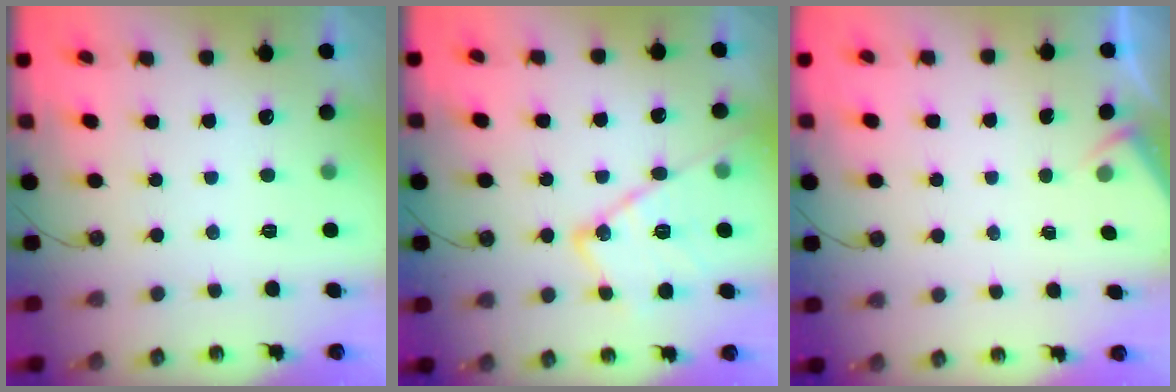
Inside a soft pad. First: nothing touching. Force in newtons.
{"total": 17.3, "press": 17.2, "slide": 1.6}
{"total": 2.1, "press": 2.1, "slide": 0.4}